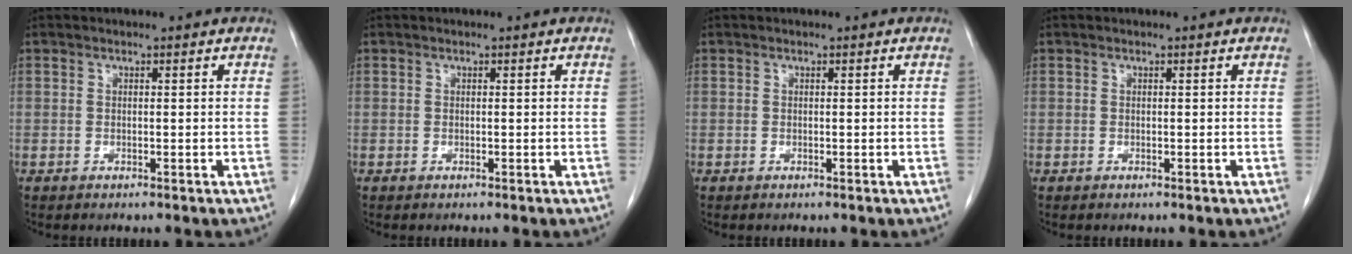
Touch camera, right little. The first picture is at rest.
{"total": 0.0}
{"total": 0.0}
{"total": 0.0}